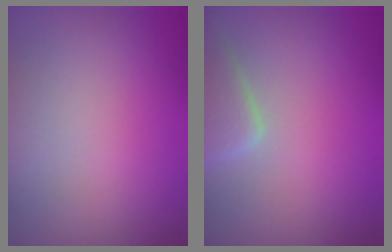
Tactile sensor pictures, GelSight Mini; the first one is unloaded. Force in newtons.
{"total": 3.3, "press": 3.3, "slide": 0.3}